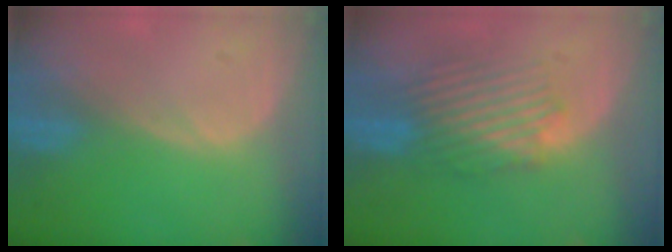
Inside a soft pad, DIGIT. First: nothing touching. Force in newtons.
{"total": 6.2, "press": 6.1, "slide": 1.5}